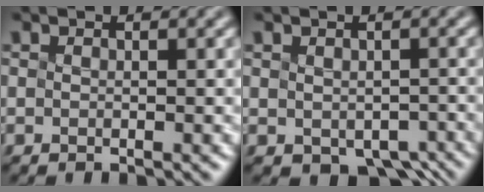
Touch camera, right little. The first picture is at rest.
{"total": 4.2, "force": [-1.9, 2.6, 2.6], "torque": [-0.029, -0.020, -0.015]}